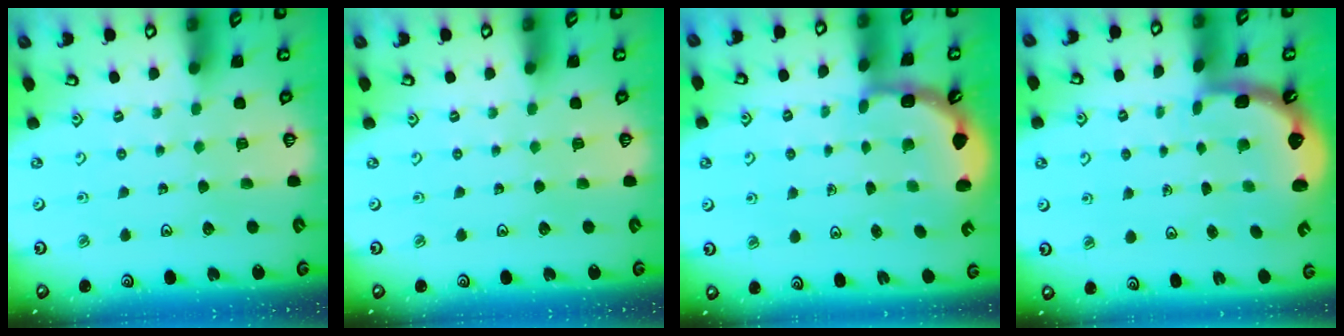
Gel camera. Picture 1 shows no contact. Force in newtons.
{"total": 0.0}
{"total": 3.1, "press": 2.5, "slide": 1.9}
{"total": 2.6, "press": 1.7, "slide": 1.9}